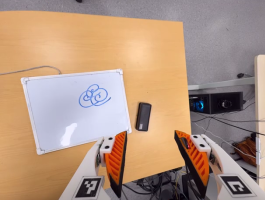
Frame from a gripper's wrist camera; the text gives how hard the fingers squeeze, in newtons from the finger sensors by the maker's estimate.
{"total": 0.0}